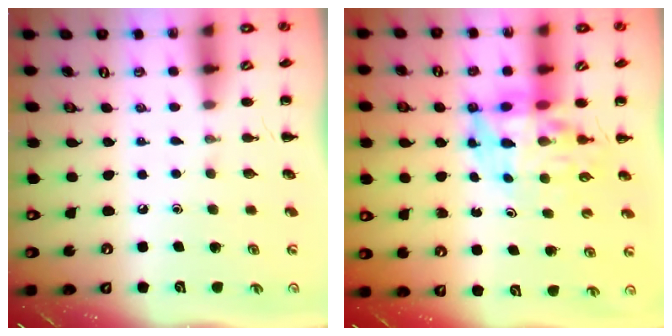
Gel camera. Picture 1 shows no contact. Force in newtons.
{"total": 9.5, "press": 9.1, "slide": 2.8}